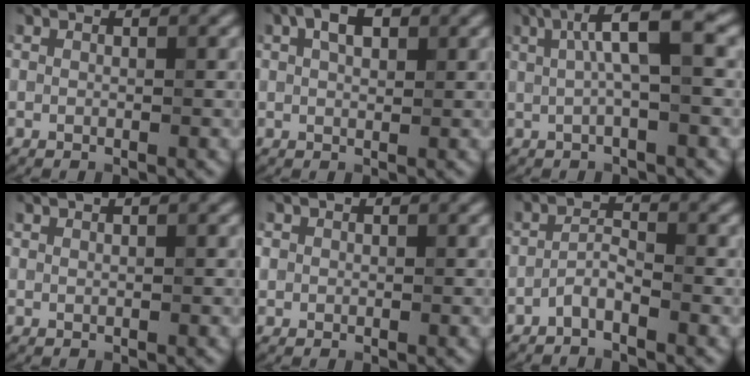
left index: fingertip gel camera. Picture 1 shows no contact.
{"total": 3.1, "force": [1.3, 1.6, 2.4], "torque": [-0.042, 0.010, 0.020]}
{"total": 5.4, "force": [1.2, 1.0, 5.2], "torque": [-0.084, 0.014, 0.015]}
{"total": 1.2, "force": [0.9, 0.2, 0.7], "torque": [-0.014, -0.002, 0.011]}
{"total": 0.7, "force": [0.1, 0.7, 0.1], "torque": [0.004, -0.001, 0.001]}
{"total": 1.8, "force": [-1.3, 0.3, 1.1], "torque": [-0.022, 0.008, -0.031]}